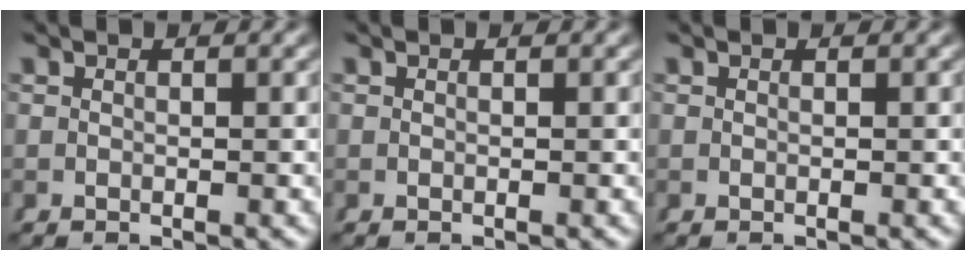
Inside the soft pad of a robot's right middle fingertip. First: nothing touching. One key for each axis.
{"total": 0.0}
{"total": 0.0}